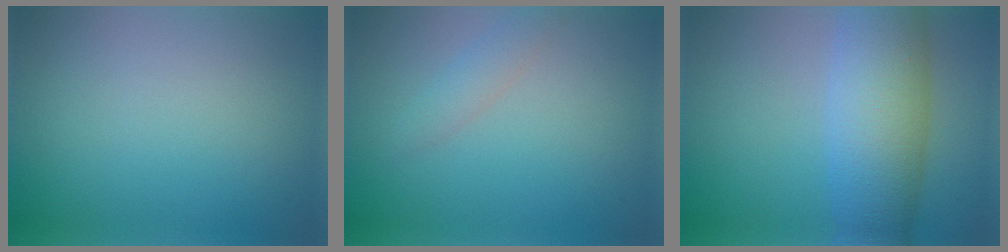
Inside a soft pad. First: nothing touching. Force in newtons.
{"total": 1.6, "press": 1.6, "slide": 0.1}
{"total": 8.4, "press": 8.4, "slide": 0.2}